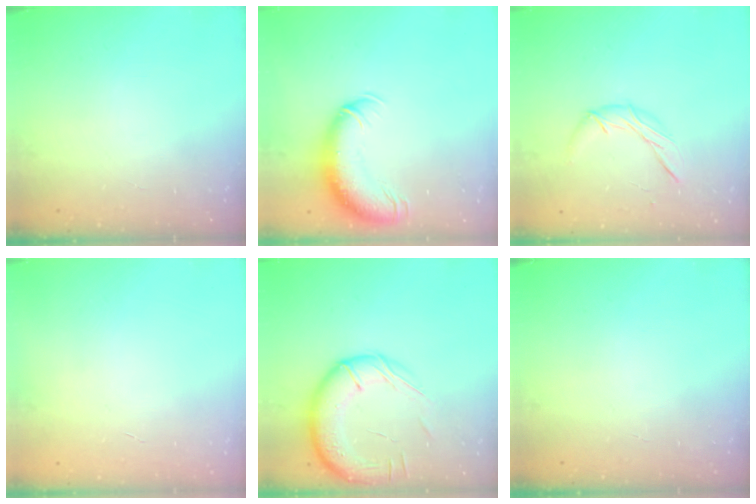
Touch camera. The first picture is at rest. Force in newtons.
{"total": 13.5, "press": 13.1, "slide": 3.5}
{"total": 6.8, "press": 6.8, "slide": 0.7}
{"total": 0.0}
{"total": 15.7, "press": 15.3, "slide": 3.2}
{"total": 0.0}